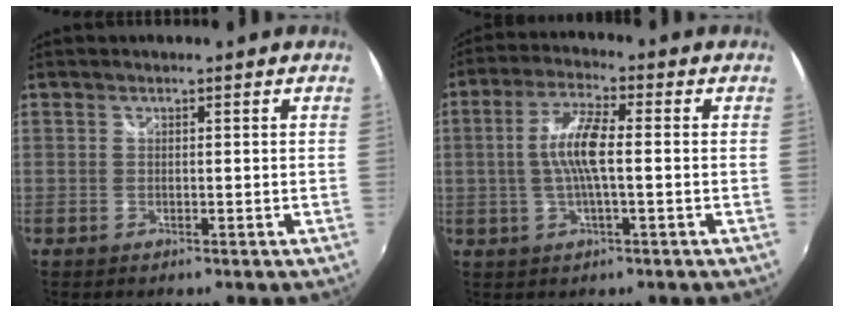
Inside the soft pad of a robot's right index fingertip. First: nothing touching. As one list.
[{"total": 7.7, "force": [-0.4, 1.4, 7.6], "torque": [-0.151, 0.006, -0.008]}]